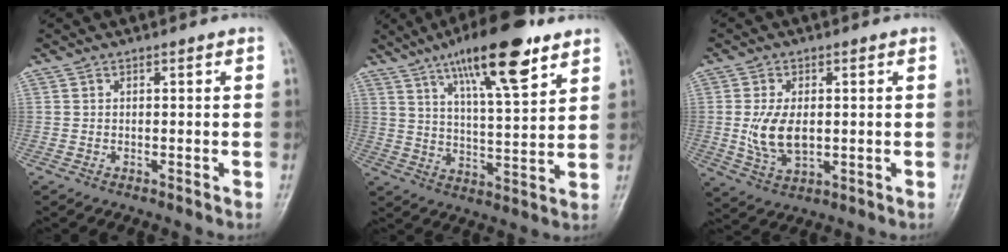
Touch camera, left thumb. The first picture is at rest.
{"total": 17.1, "force": [10.2, 4.4, 13.0], "torque": [-0.191, -0.041, 0.168]}
{"total": 8.3, "force": [0.0, 4.7, 6.8], "torque": [-0.128, -0.007, 0.009]}